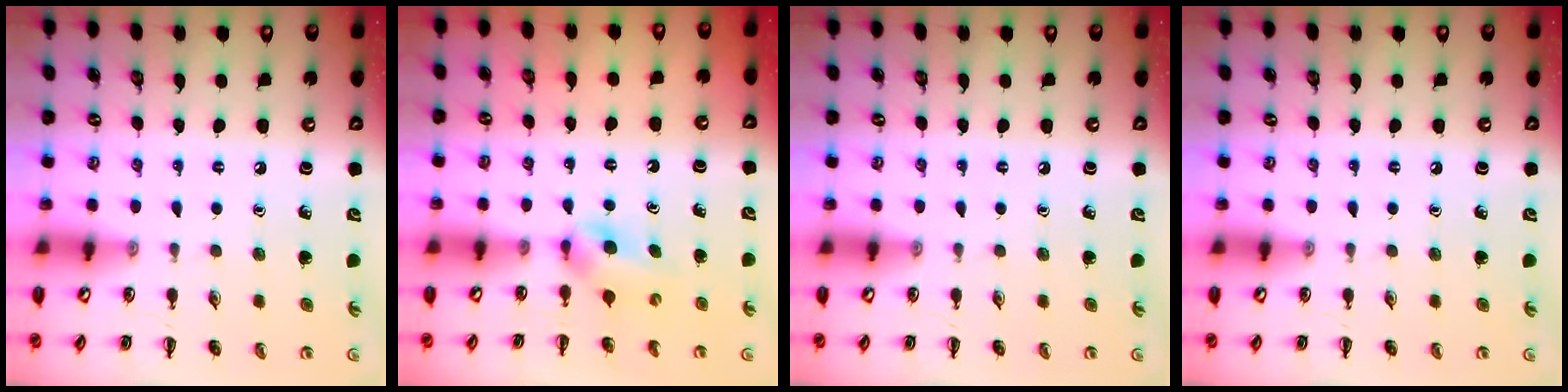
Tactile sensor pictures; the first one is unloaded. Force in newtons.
{"total": 3.9, "press": 3.6, "slide": 1.3}
{"total": 0.0}
{"total": 0.0}